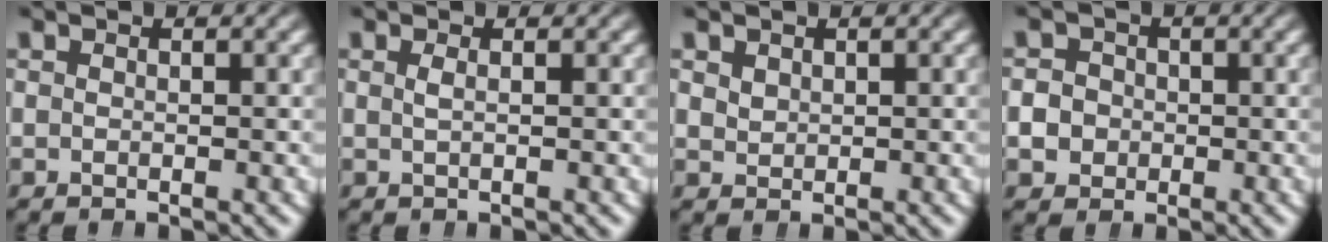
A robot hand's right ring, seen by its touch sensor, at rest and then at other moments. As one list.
[{"total": 0.6, "force": [0.0, -0.2, 0.5], "torque": [-0.015, -0.005, 0.004]}, {"total": 1.0, "force": [0.8, 0.6, 0.0], "torque": [-0.006, -0.007, 0.027]}, {"total": 3.4, "force": [-0.5, 3.3, 0.9], "torque": [-0.024, -0.011, -0.006]}]